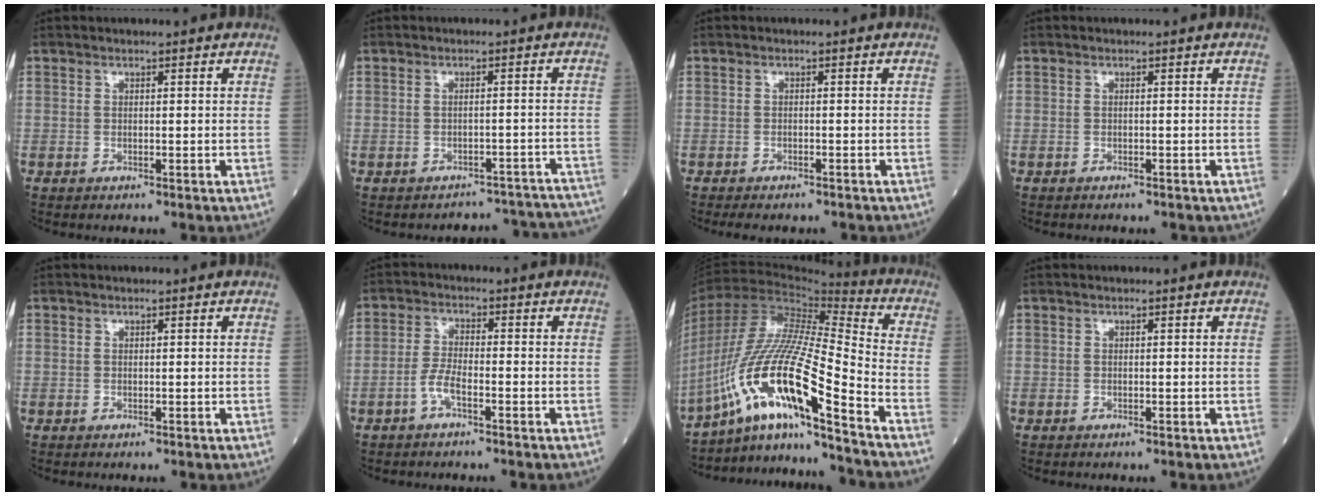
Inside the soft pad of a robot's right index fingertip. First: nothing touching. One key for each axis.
{"total": 11.8, "fx": -11.5, "fy": 2.5, "fz": 0.5, "tx": 0.014, "ty": 0.034, "tz": -0.120}
{"total": 4.3, "fx": -3.9, "fy": 1.1, "fz": 1.5, "tx": -0.014, "ty": -0.005, "tz": -0.053}
{"total": 1.4, "fx": -1.2, "fy": 0.5, "fz": 0.6, "tx": -0.015, "ty": -0.003, "tz": -0.013}
{"total": 0.0}
{"total": 3.4, "fx": -1.9, "fy": 0.7, "fz": 2.8, "tx": -0.060, "ty": 0.003, "tz": -0.040}
{"total": 18.8, "fx": -11.8, "fy": 0.3, "fz": 14.6, "tx": -0.311, "ty": -0.007, "tz": -0.216}
{"total": 0.0}